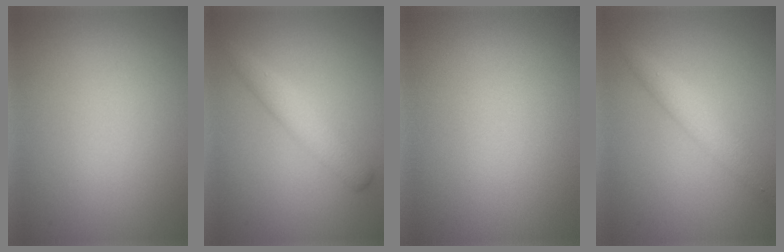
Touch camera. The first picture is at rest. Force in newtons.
{"total": 2.8, "press": 2.7, "slide": 0.1}
{"total": 0.0}
{"total": 2.9, "press": 2.9, "slide": 0.1}